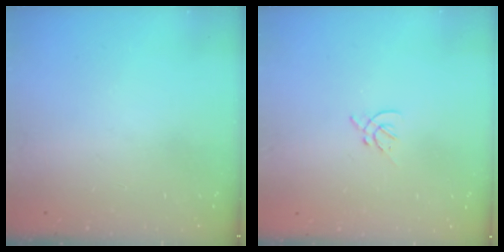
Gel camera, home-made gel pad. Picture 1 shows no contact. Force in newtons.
{"total": 2.2, "press": 2.1, "slide": 0.6}